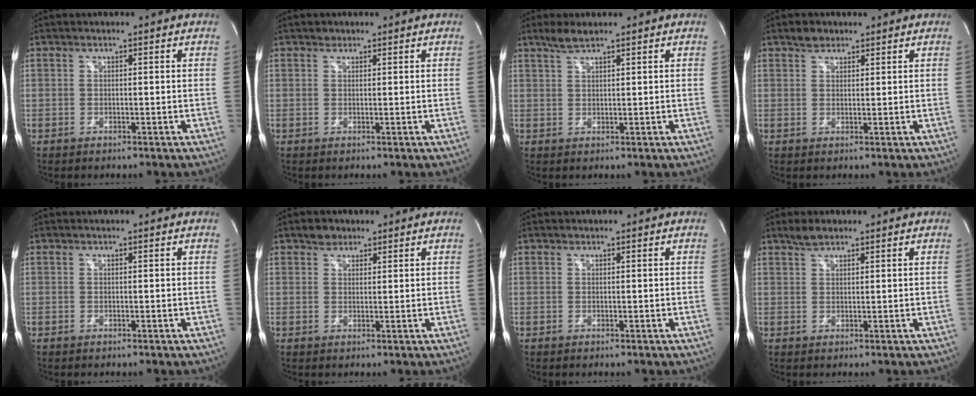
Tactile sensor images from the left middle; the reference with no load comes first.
{"total": 0.8, "force": [0.6, 0.5, 0.0], "torque": [0.003, -0.001, 0.006]}
{"total": 2.6, "force": [2.1, 0.2, 1.4], "torque": [-0.036, 0.006, 0.044]}
{"total": 2.2, "force": [1.6, 1.4, 0.5], "torque": [-0.011, 0.007, 0.027]}
{"total": 0.0}
{"total": 2.3, "force": [1.7, 1.6, 0.5], "torque": [-0.007, 0.007, 0.026]}
{"total": 0.0}
{"total": 2.4, "force": [2.0, 0.8, 1.0], "torque": [-0.026, 0.007, 0.038]}